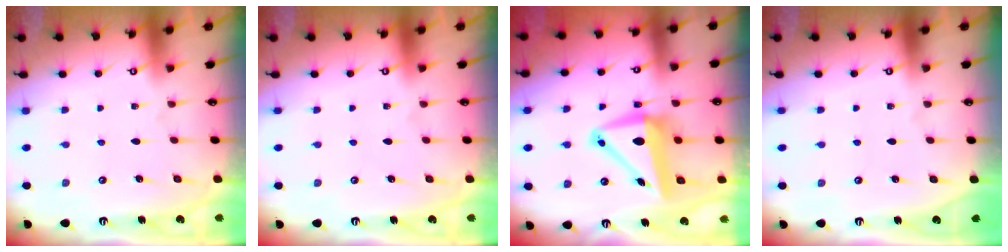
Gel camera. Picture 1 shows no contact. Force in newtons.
{"total": 0.0}
{"total": 9.6, "press": 9.3, "slide": 2.1}
{"total": 0.0}